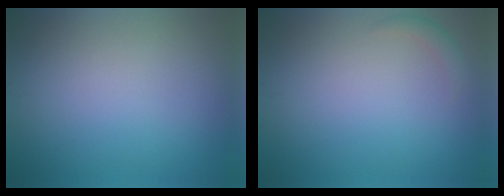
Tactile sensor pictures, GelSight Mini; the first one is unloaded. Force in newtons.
{"total": 1.0, "press": 1.0, "slide": 0.0}